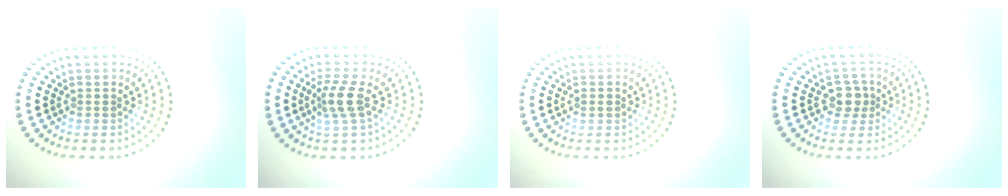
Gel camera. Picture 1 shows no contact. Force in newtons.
{"total": 2.8, "press": 2.1, "slide": 1.8}
{"total": 0.7, "press": 0.7, "slide": 0.0}
{"total": 2.0, "press": 1.8, "slide": 1.0}